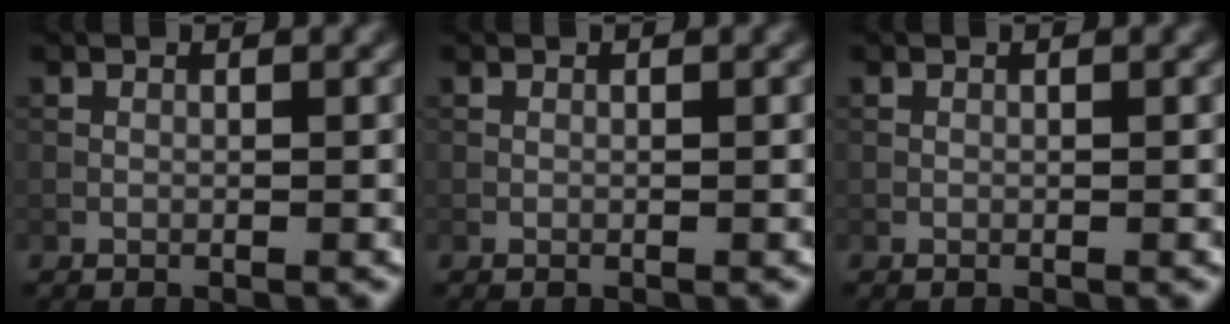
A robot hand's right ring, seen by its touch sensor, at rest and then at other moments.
{"total": 0.0}
{"total": 0.0}